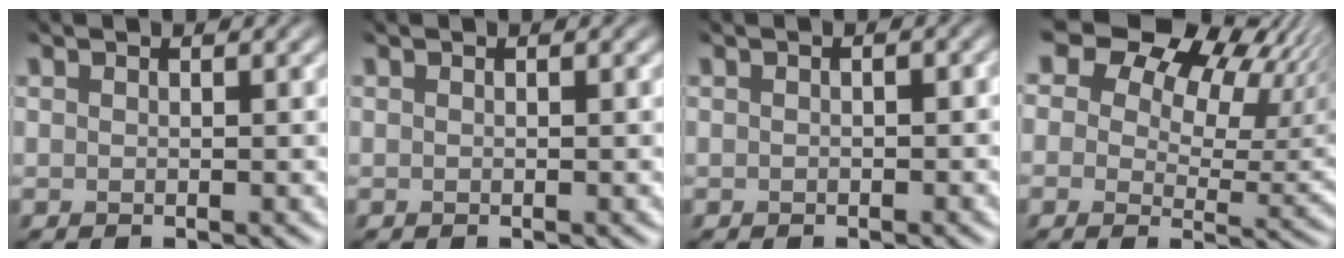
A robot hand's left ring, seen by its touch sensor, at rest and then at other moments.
{"total": 0.0}
{"total": 1.3, "force": [-0.1, 0.7, 1.1], "torque": [-0.020, 0.002, -0.001]}
{"total": 12.5, "force": [7.9, 6.8, 6.9], "torque": [-0.125, 0.018, 0.103]}